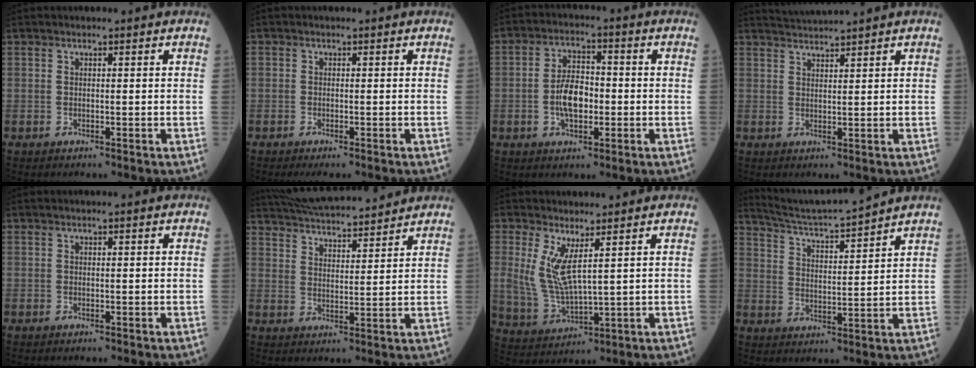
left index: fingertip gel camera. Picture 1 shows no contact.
{"total": 2.5, "force": [-2.1, 0.8, 1.1], "torque": [-0.015, -0.006, -0.029]}
{"total": 6.3, "force": [-1.3, 3.0, 5.5], "torque": [-0.110, 0.011, -0.018]}
{"total": 3.4, "force": [3.2, -1.2, 0.3], "torque": [-0.008, 0.013, 0.068]}
{"total": 0.0}
{"total": 17.8, "force": [16.6, 2.3, 6.0], "torque": [-0.103, 0.030, 0.262]}
{"total": 7.0, "force": [2.4, 1.6, 6.3], "torque": [-0.148, -0.009, 0.066]}
{"total": 11.0, "force": [10.5, -1.8, 2.9], "torque": [-0.064, 0.000, 0.177]}